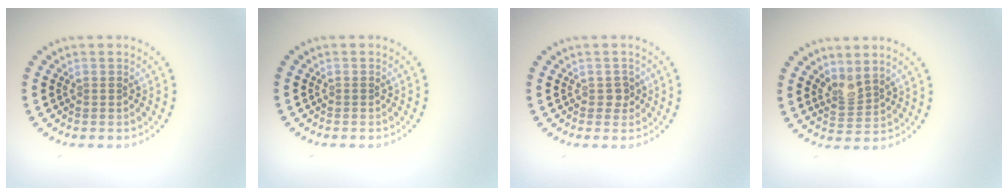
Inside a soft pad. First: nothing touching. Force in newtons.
{"total": 0.0}
{"total": 1.1, "press": 1.0, "slide": 0.5}
{"total": 2.0, "press": 1.5, "slide": 1.4}